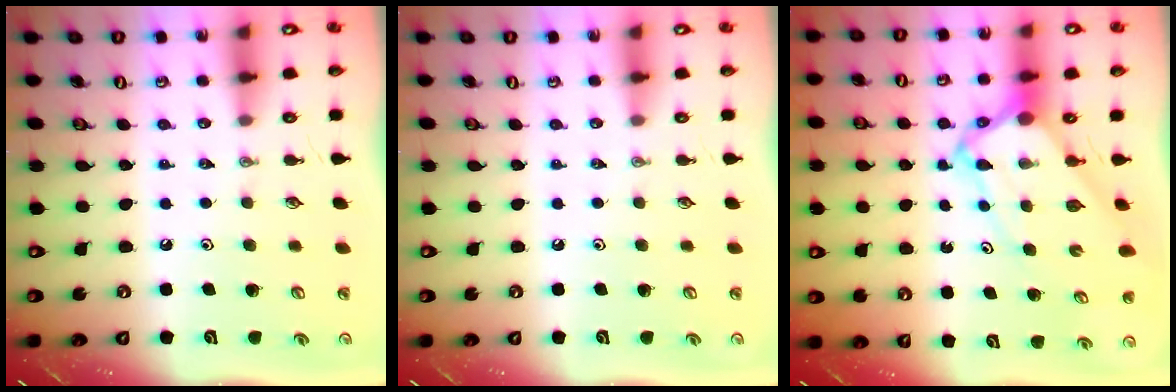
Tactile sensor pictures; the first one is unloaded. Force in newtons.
{"total": 0.0}
{"total": 7.1, "press": 7.1, "slide": 1.0}